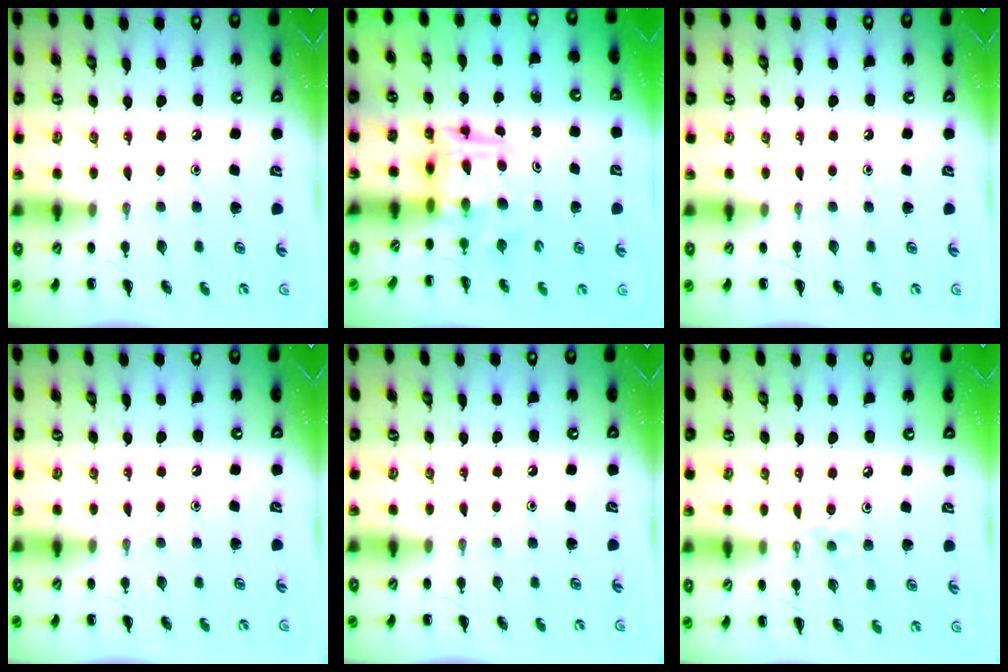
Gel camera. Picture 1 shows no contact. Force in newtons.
{"total": 3.8, "press": 3.7, "slide": 0.7}
{"total": 0.0}
{"total": 0.0}
{"total": 0.0}
{"total": 3.8, "press": 3.6, "slide": 1.4}